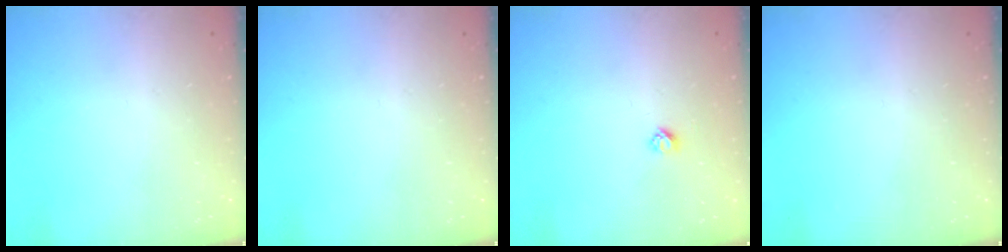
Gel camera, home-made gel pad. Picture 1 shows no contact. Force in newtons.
{"total": 0.0}
{"total": 2.7, "press": 2.6, "slide": 0.3}
{"total": 0.0}